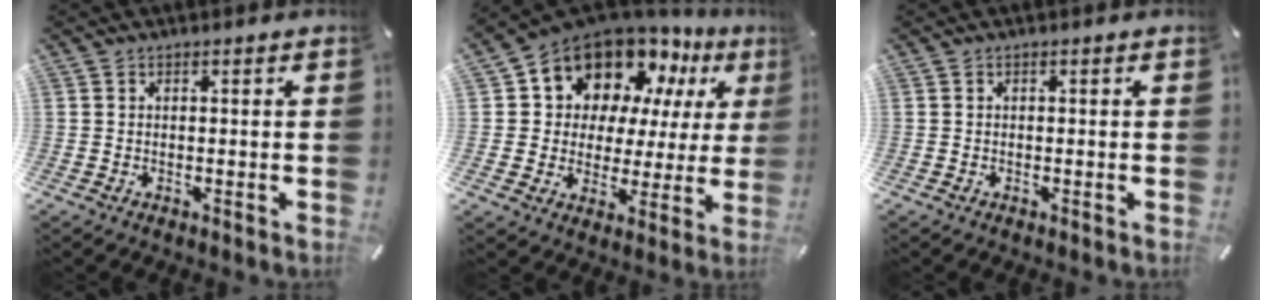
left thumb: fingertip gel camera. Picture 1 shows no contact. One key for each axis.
{"total": 13.4, "fx": 10.0, "fy": 8.3, "fz": 3.3, "tx": -0.077, "ty": -0.082, "tz": 0.187}
{"total": 0.0}